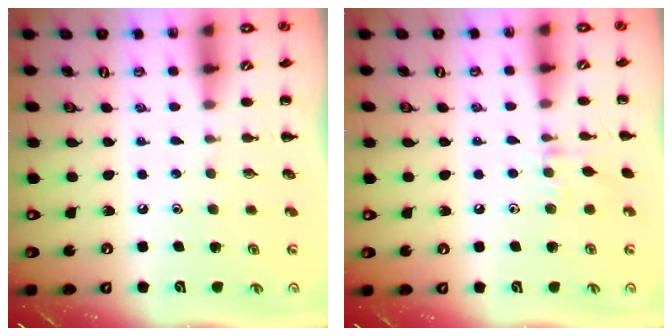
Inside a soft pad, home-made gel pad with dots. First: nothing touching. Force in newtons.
{"total": 6.9, "press": 6.7, "slide": 1.9}